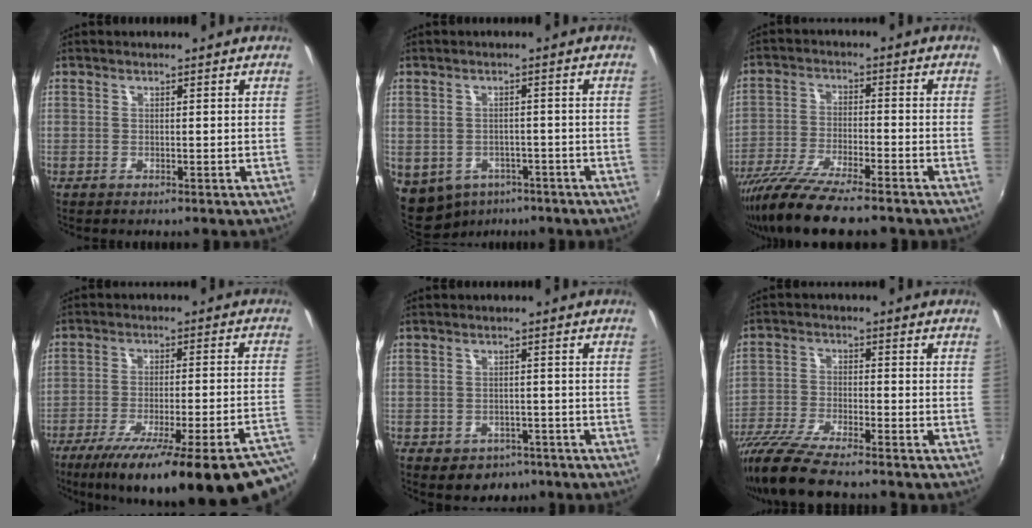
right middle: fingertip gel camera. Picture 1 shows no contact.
{"total": 8.5, "force": [-5.3, 5.9, 3.0], "torque": [-0.081, -0.022, -0.063]}
{"total": 13.2, "force": [-10.6, 1.7, 7.6], "torque": [-0.164, -0.041, -0.193]}
{"total": 28.3, "force": [-21.0, 4.2, 18.6], "torque": [-0.260, -0.056, -0.284]}
{"total": 5.3, "force": [-3.0, 4.1, 1.6], "torque": [-0.041, -0.004, -0.033]}
{"total": 10.2, "force": [-8.7, 0.8, 5.4], "torque": [-0.122, -0.029, -0.165]}